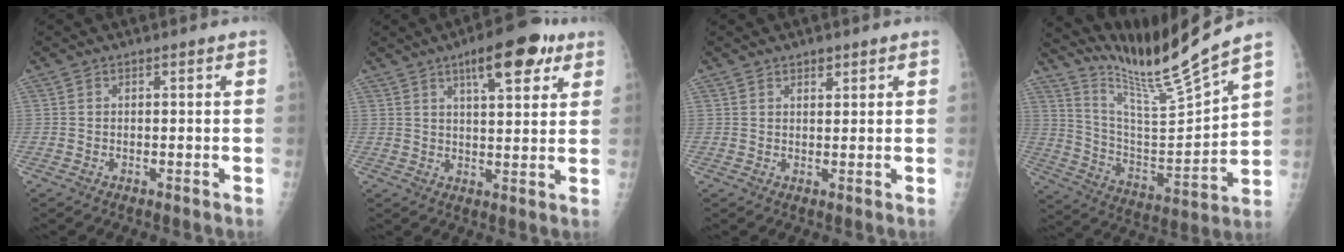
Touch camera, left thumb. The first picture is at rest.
{"total": 11.7, "force": [6.4, 4.1, 8.9], "torque": [-0.104, -0.017, 0.089]}
{"total": 1.9, "force": [1.3, 1.0, 0.8], "torque": [0.000, -0.008, 0.020]}
{"total": 16.2, "force": [14.3, -1.4, 7.5], "torque": [-0.122, -0.106, 0.266]}